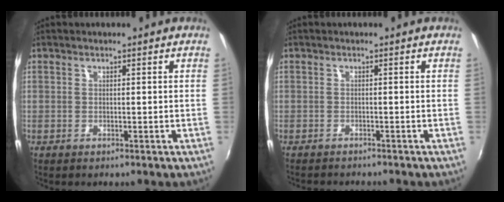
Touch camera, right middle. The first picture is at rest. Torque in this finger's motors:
{"motor_torque": [0.46, -0.75, 0.06, 0.04]}